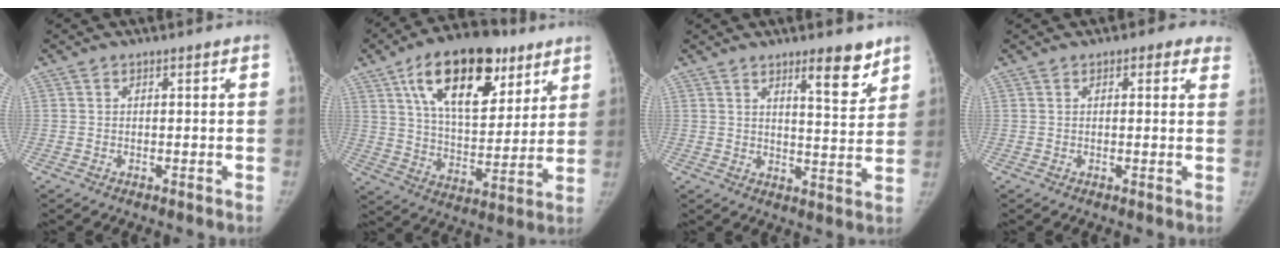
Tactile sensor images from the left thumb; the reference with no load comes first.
{"total": 22.7, "force": [11.6, 11.8, 15.6], "torque": [-0.211, -0.026, 0.192]}
{"total": 8.1, "force": [5.6, 2.0, 5.5], "torque": [-0.059, -0.043, 0.082]}
{"total": 4.7, "force": [3.1, 2.7, 2.2], "torque": [0.015, -0.004, 0.024]}